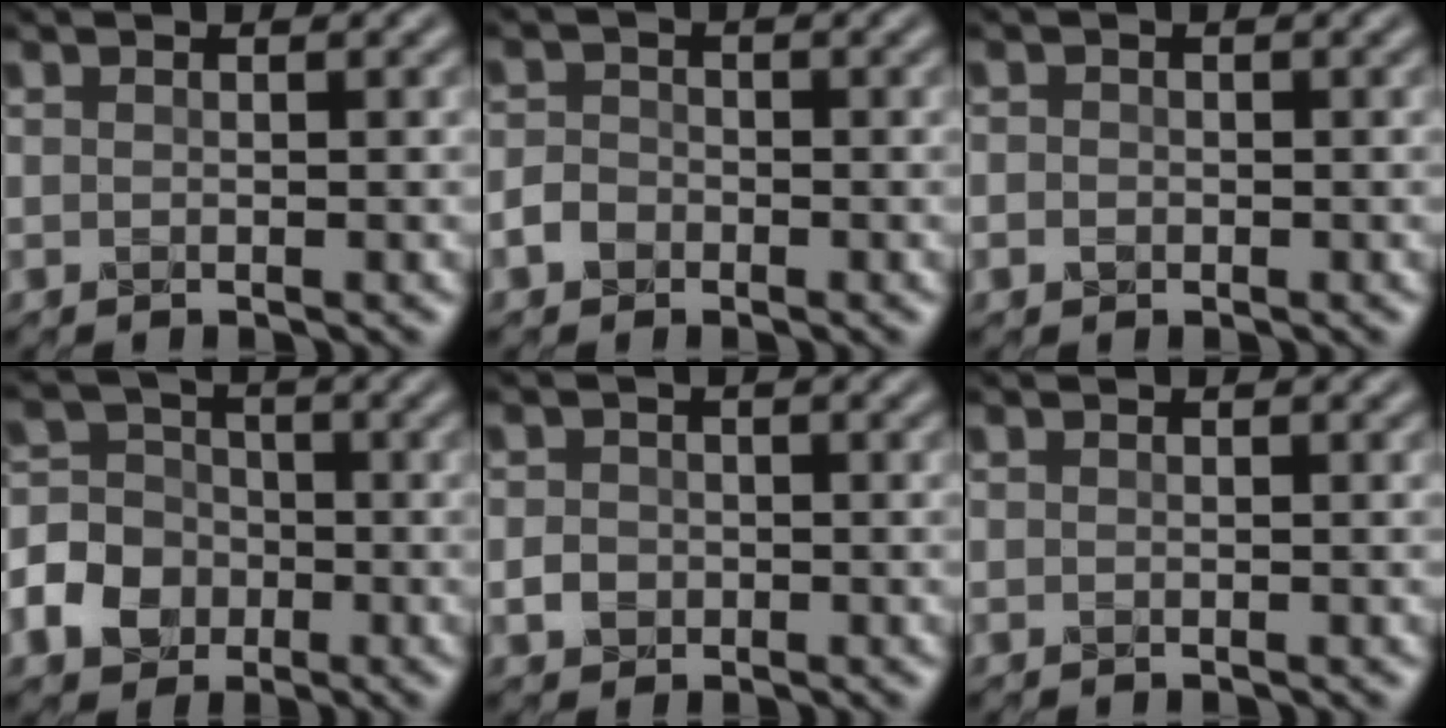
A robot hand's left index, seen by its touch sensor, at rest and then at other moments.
{"total": 2.1, "force": [-1.1, 1.6, 0.8], "torque": [-0.013, 0.001, -0.029]}
{"total": 1.4, "force": [-0.2, 1.3, 0.5], "torque": [0.002, 0.000, -0.011]}
{"total": 6.9, "force": [-2.7, 5.8, 2.8], "torque": [-0.061, 0.002, -0.080]}
{"total": 1.6, "force": [-0.5, 1.4, 0.6], "torque": [-0.008, -0.001, -0.015]}
{"total": 0.0}